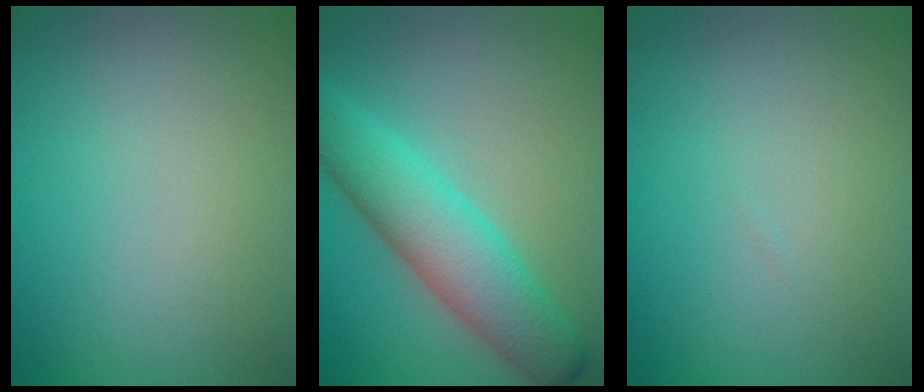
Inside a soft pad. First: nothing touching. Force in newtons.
{"total": 6.4, "press": 6.4, "slide": 0.2}
{"total": 0.0}